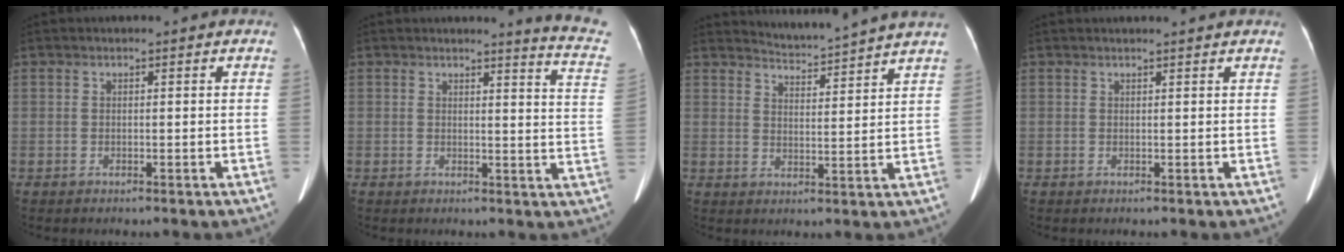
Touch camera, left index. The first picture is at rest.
{"total": 7.9, "force": [7.8, -0.6, 1.4], "torque": [-0.014, -0.080, 0.059]}
{"total": 7.4, "force": [7.2, -1.6, 0.6], "torque": [-0.024, -0.010, 0.101]}
{"total": 2.7, "force": [2.6, -0.2, 0.7], "torque": [-0.010, 0.014, 0.032]}